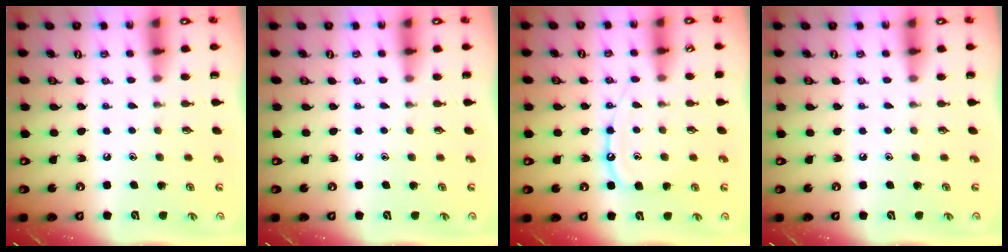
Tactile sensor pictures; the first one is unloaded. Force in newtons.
{"total": 0.0}
{"total": 10.7, "press": 10.7, "slide": 1.0}
{"total": 0.0}